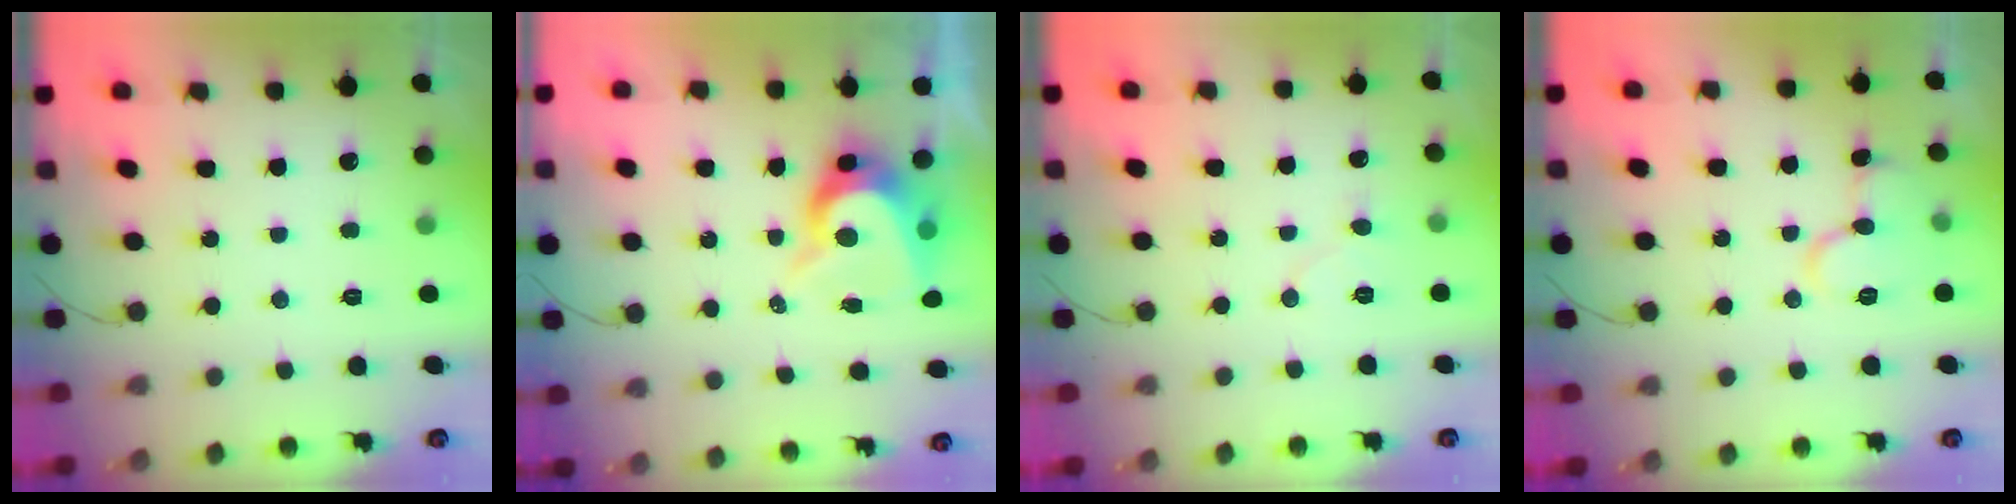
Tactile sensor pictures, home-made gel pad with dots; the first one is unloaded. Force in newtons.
{"total": 9.2, "press": 9.2, "slide": 0.8}
{"total": 5.8, "press": 5.8, "slide": 0.5}
{"total": 10.1, "press": 10.1, "slide": 0.9}